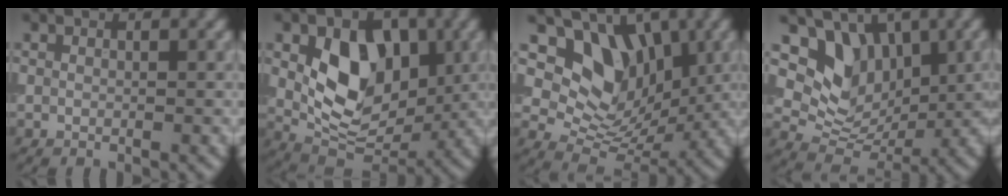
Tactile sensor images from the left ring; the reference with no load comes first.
{"total": 8.1, "force": [1.4, 5.4, 5.9], "torque": [-0.100, -0.012, 0.023]}
{"total": 8.1, "force": [3.2, 6.0, 4.5], "torque": [-0.062, -0.016, 0.052]}
{"total": 6.6, "force": [2.9, 4.7, 3.6], "torque": [-0.059, -0.014, 0.049]}